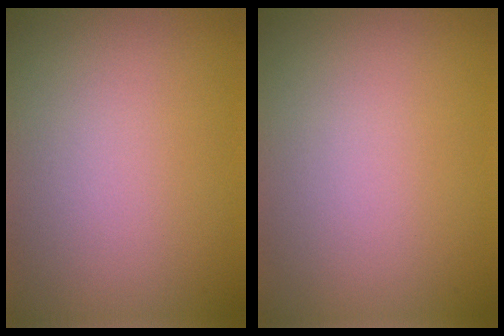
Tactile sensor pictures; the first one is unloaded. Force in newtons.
{"total": 0.0}